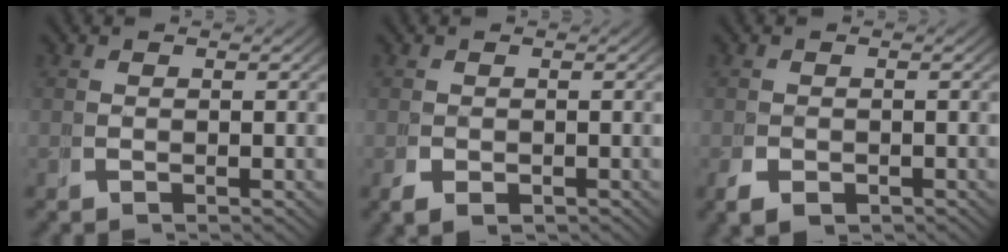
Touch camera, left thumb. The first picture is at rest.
{"total": 1.8, "force": [-0.6, 1.4, 1.0], "torque": [-0.024, -0.015, -0.002]}
{"total": 2.1, "force": [-0.9, 1.6, 1.1], "torque": [-0.022, -0.013, -0.010]}